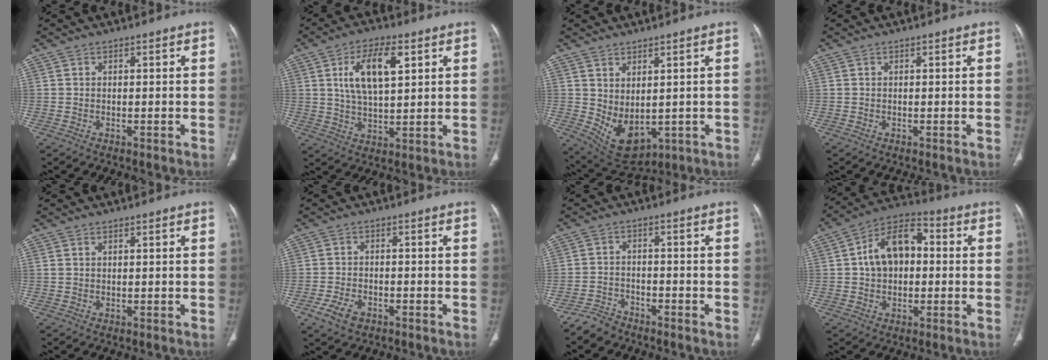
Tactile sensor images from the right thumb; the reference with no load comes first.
{"total": 11.3, "force": [3.9, 5.1, 9.4], "torque": [-0.163, -0.007, 0.072]}
{"total": 8.7, "force": [-0.2, 5.0, 7.1], "torque": [-0.110, -0.011, 0.028]}
{"total": 0.0}
{"total": 0.8, "force": [0.4, 0.4, 0.5], "torque": [-0.012, 0.007, 0.009]}
{"total": 5.0, "force": [-2.8, 2.9, 3.0], "torque": [-0.063, 0.011, -0.047]}
{"total": 4.2, "force": [-3.8, 1.8, 0.4], "torque": [-0.010, 0.017, -0.073]}
{"total": 12.6, "force": [1.1, 8.4, 9.4], "torque": [-0.139, 0.032, 0.007]}